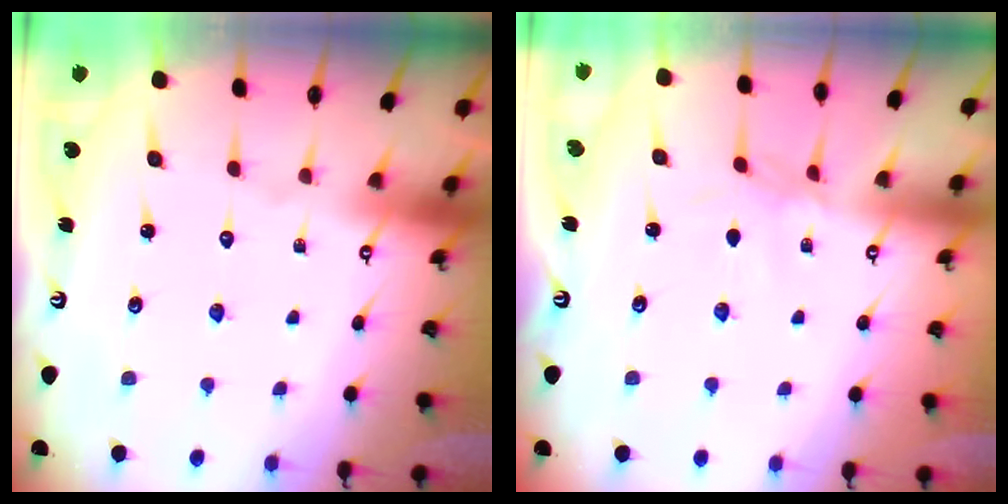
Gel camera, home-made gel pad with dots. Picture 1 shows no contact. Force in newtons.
{"total": 2.8, "press": 2.7, "slide": 0.5}